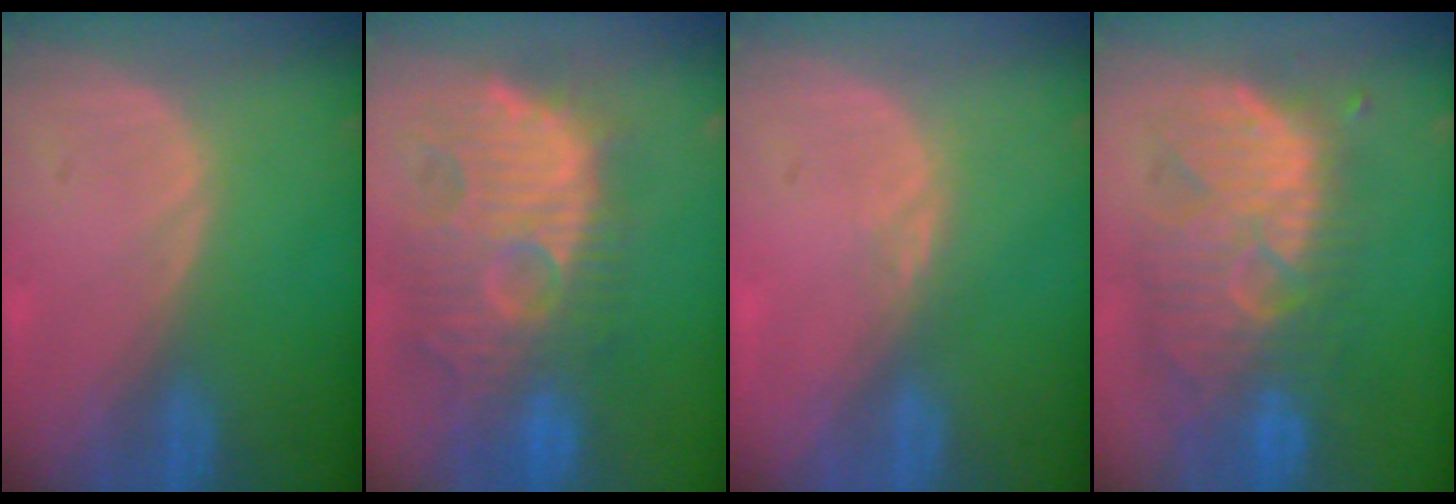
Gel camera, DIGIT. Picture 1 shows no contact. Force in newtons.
{"total": 13.5, "press": 12.4, "slide": 5.3}
{"total": 1.1, "press": 1.0, "slide": 0.5}
{"total": 11.5, "press": 10.9, "slide": 3.7}